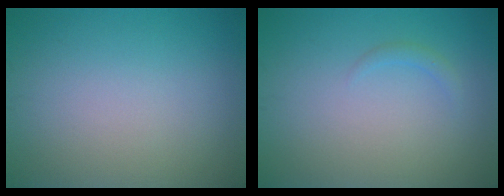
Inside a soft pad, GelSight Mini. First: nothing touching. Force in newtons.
{"total": 0.8, "press": 0.8, "slide": 0.0}